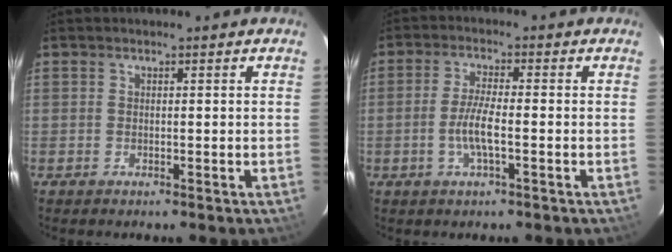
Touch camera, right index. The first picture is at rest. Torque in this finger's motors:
{"motor_torque": [0.65, -0.48, 0.59, 0.13]}